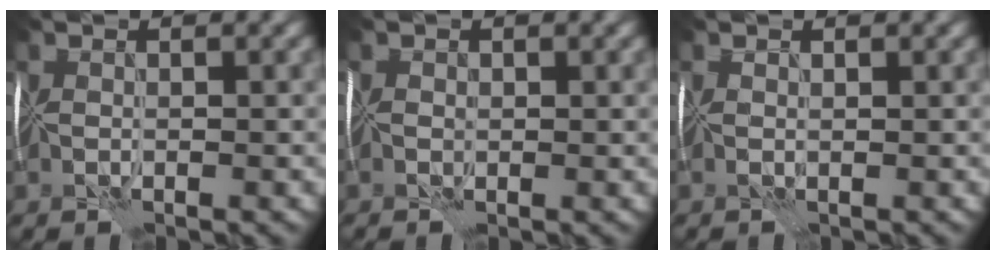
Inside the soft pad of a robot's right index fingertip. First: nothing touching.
{"total": 0.9, "force": [-0.3, 0.8, 0.4], "torque": [0.000, 0.004, -0.008]}
{"total": 0.0}